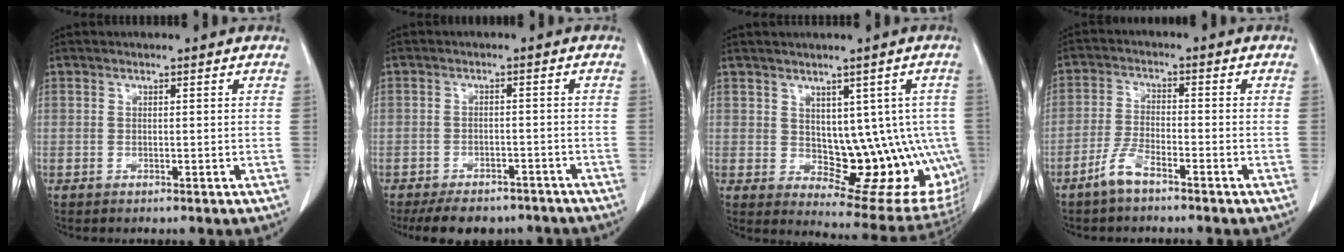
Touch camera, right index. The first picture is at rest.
{"total": 10.1, "force": [-8.4, 4.5, 3.2], "torque": [-0.042, -0.003, -0.106]}
{"total": 13.6, "force": [-0.6, 6.9, 11.7], "torque": [-0.110, 0.006, 0.013]}
{"total": 4.4, "force": [-3.3, 0.9, 2.9], "torque": [-0.069, -0.002, -0.066]}